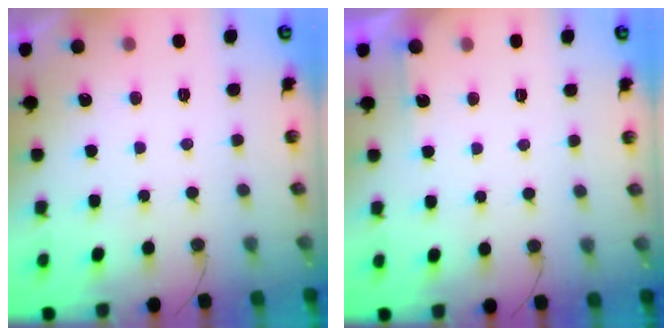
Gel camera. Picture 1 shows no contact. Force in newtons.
{"total": 1.7, "press": 1.7, "slide": 0.3}